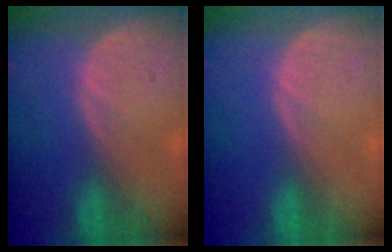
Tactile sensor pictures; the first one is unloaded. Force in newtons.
{"total": 0.0}